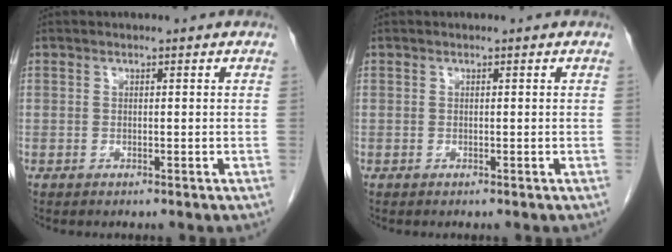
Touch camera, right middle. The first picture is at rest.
{"total": 0.0}